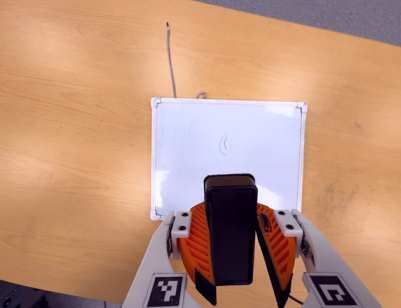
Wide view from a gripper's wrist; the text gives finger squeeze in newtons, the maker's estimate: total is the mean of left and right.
{"total": 8.6, "left": 8.7, "right": 8.5}